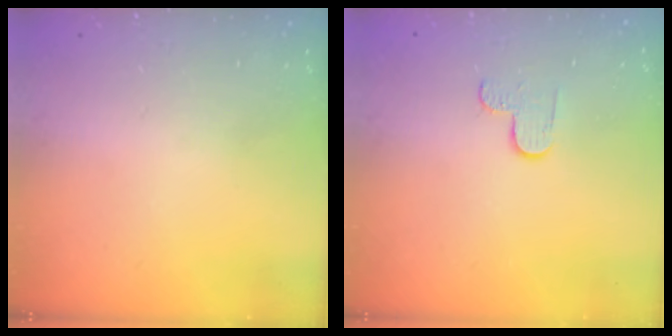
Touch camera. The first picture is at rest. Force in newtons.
{"total": 2.9, "press": 2.9, "slide": 0.3}